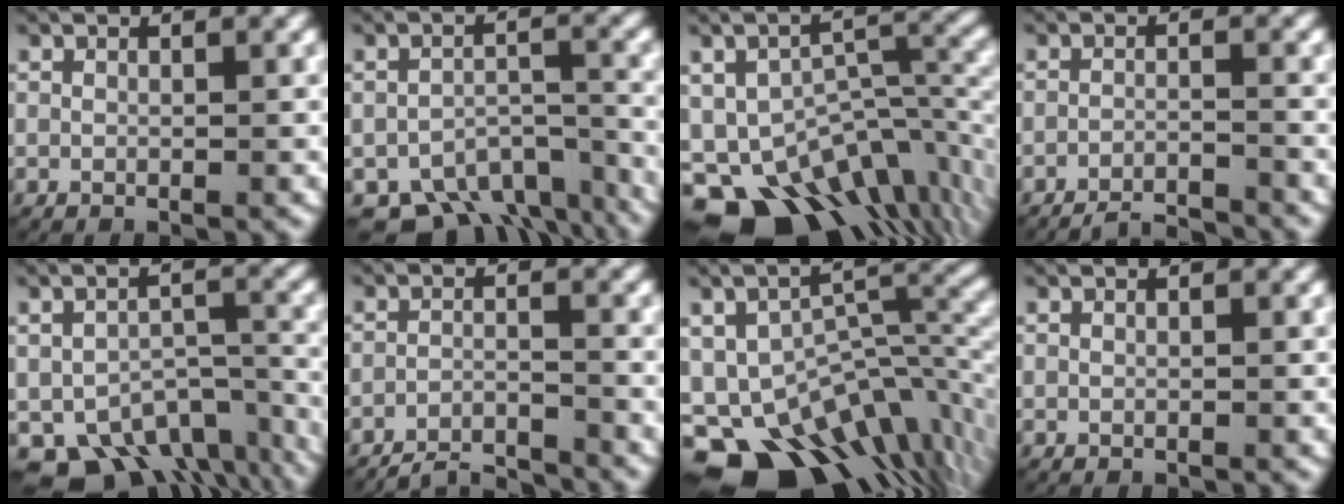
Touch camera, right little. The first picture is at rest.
{"total": 8.2, "force": [-6.4, 4.1, 3.3], "torque": [-0.040, -0.014, -0.103]}
{"total": 16.7, "force": [-8.9, 11.2, 8.6], "torque": [-0.147, -0.048, -0.133]}
{"total": 7.7, "force": [-7.5, 1.5, 0.9], "torque": [0.005, -0.019, -0.123]}
{"total": 10.5, "force": [-6.9, 6.4, 4.5], "torque": [-0.063, -0.024, -0.108]}
{"total": 7.4, "force": [-7.2, 1.4, 1.0], "torque": [-0.003, -0.021, -0.119]}
{"total": 18.4, "force": [-9.7, 12.1, 9.9], "torque": [-0.170, -0.057, -0.139]}
{"total": 0.0}